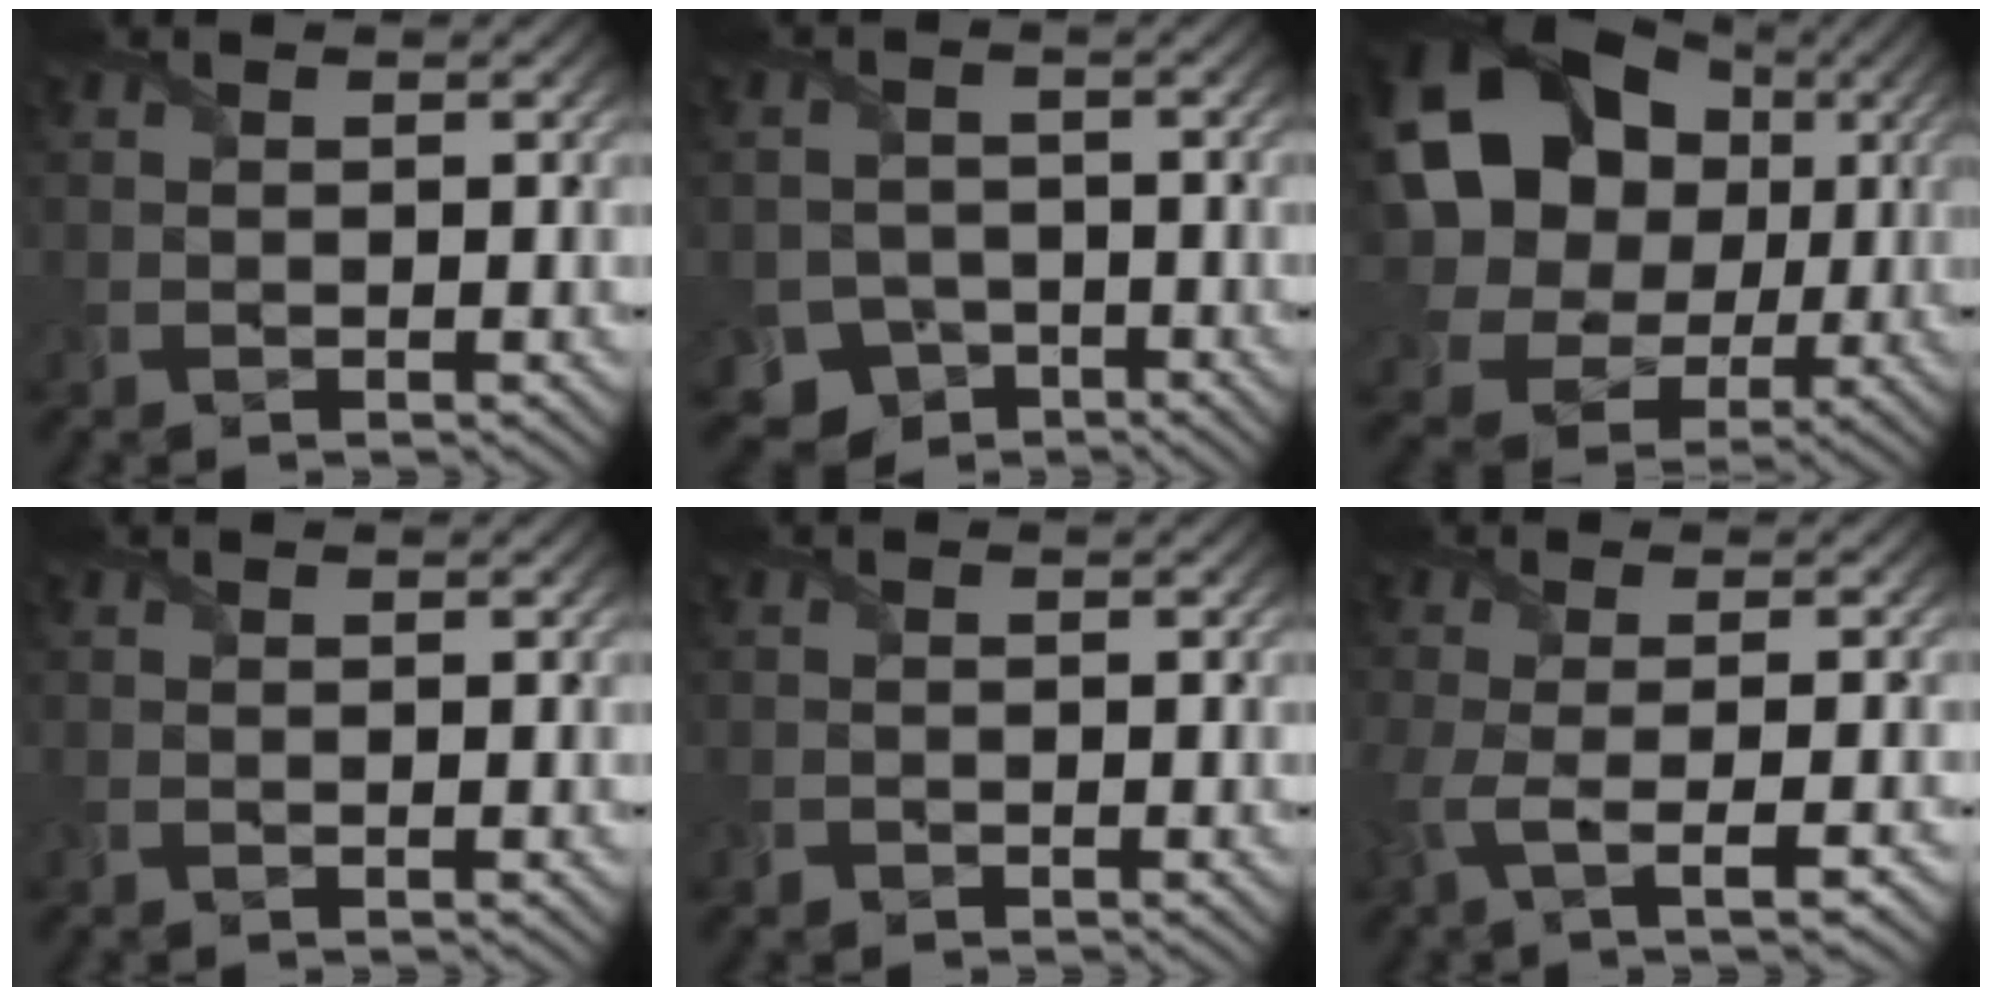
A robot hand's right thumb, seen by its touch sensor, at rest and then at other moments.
{"total": 5.0, "force": [-3.2, 3.8, 0.9], "torque": [-0.013, -0.009, -0.055]}
{"total": 19.3, "force": [3.7, 15.9, 10.3], "torque": [-0.269, 0.014, 0.082]}
{"total": 0.0}
{"total": 0.7, "force": [-0.6, 0.4, -0.2], "torque": [0.005, -0.004, -0.011]}
{"total": 5.3, "force": [-2.1, 1.2, 4.8], "torque": [-0.085, -0.006, -0.049]}